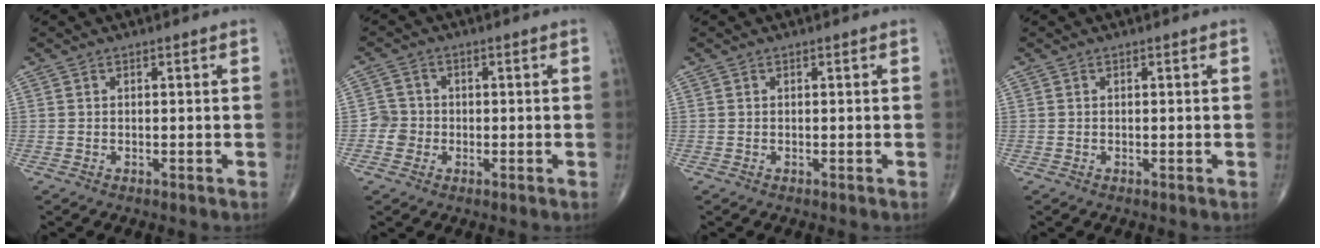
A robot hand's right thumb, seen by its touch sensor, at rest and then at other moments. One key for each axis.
{"total": 3.2, "fx": -0.8, "fy": 3.1, "fz": 0.3, "tx": 0.018, "ty": 0.010, "tz": -0.020}
{"total": 0.0}
{"total": 0.0}